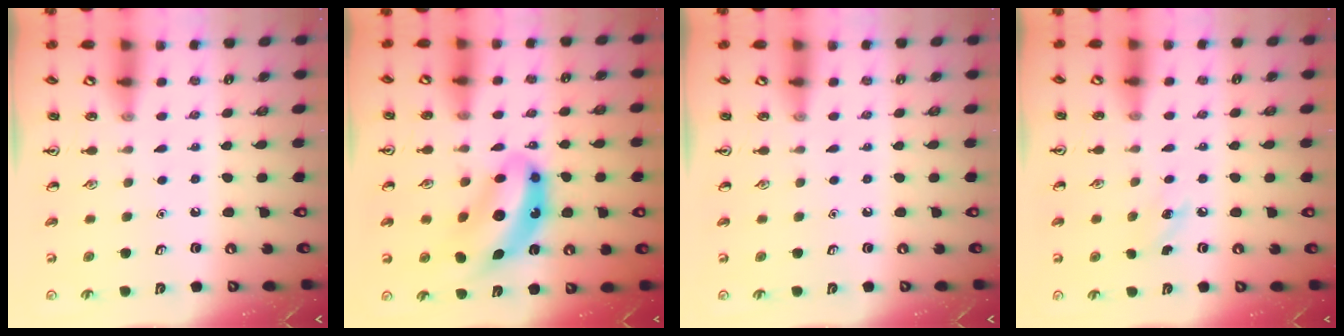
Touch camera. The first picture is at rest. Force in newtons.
{"total": 11.5, "press": 10.8, "slide": 3.7}
{"total": 0.0}
{"total": 5.1, "press": 4.9, "slide": 1.5}